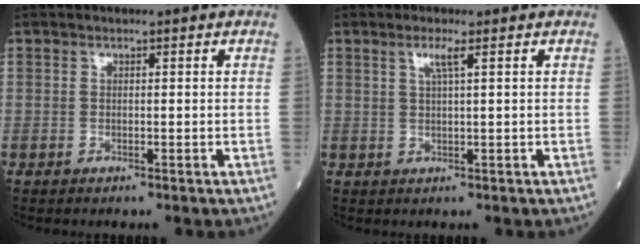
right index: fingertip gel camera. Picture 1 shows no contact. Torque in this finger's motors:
{"motor_torque": [0.39, 0.11, 0.07, 0.02]}